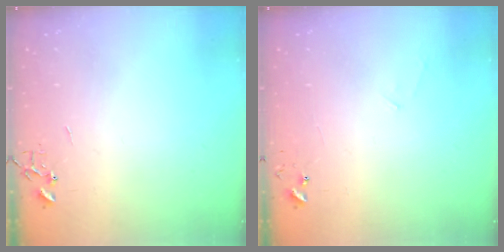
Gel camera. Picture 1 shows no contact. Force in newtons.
{"total": 5.4, "press": 5.4, "slide": 0.4}